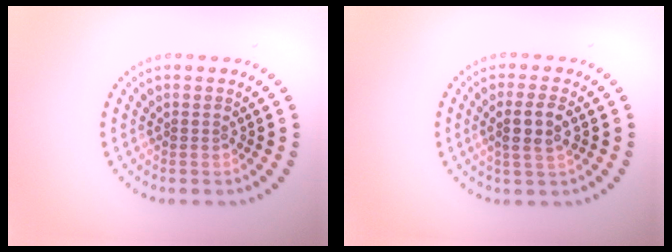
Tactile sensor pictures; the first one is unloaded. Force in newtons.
{"total": 2.7, "press": 2.5, "slide": 1.0}